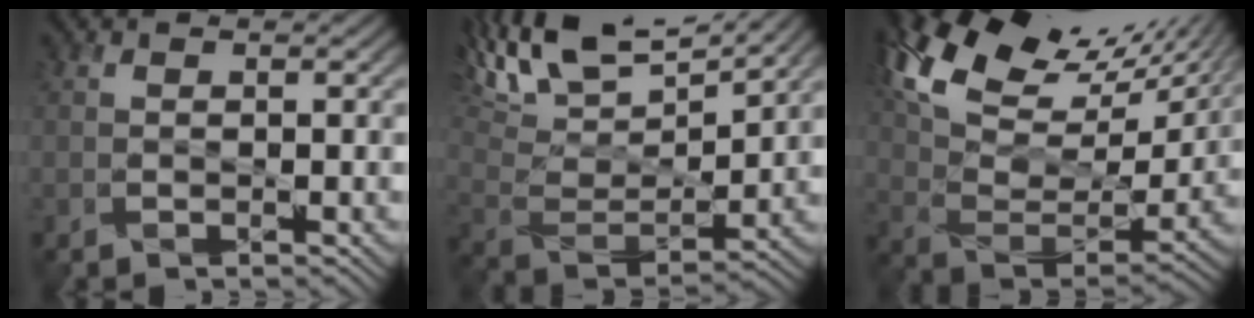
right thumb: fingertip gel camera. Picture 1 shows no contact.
{"total": 17.4, "force": [11.8, 6.5, 11.0], "torque": [-0.267, 0.039, 0.188]}
{"total": 19.1, "force": [12.0, 8.4, 12.1], "torque": [-0.267, 0.038, 0.202]}